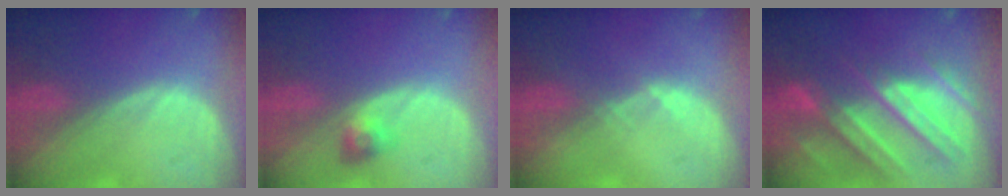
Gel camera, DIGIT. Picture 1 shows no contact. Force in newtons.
{"total": 3.0, "press": 2.7, "slide": 1.3}
{"total": 1.0, "press": 0.8, "slide": 0.5}
{"total": 11.1, "press": 9.8, "slide": 5.2}